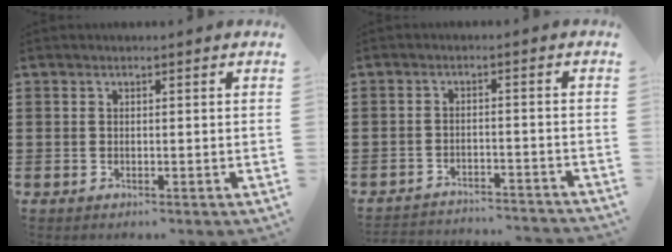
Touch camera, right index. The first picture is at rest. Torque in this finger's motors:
{"motor_torque": [-2.10, 0.04, -1.05, -0.21]}